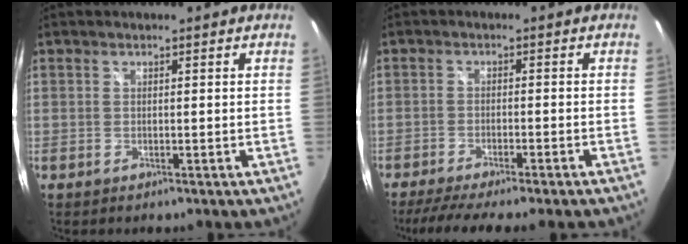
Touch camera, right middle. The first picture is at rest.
{"total": 9.8, "force": [-8.3, -0.1, 5.1], "torque": [-0.109, -0.026, -0.126]}